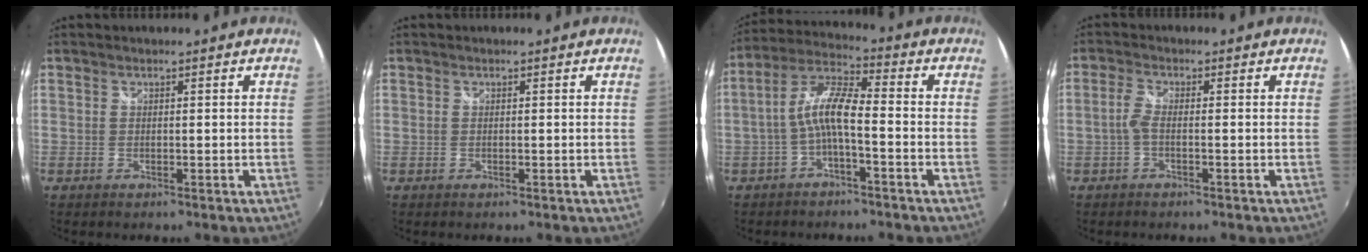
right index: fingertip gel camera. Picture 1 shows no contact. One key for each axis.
{"total": 0.0}
{"total": 7.7, "fx": -2.4, "fy": 1.8, "fz": 7.1, "tx": -0.162, "ty": 0.017, "tz": -0.046}
{"total": 2.2, "fx": -0.9, "fy": 0.6, "fz": 1.9, "tx": -0.049, "ty": 0.004, "tz": -0.022}